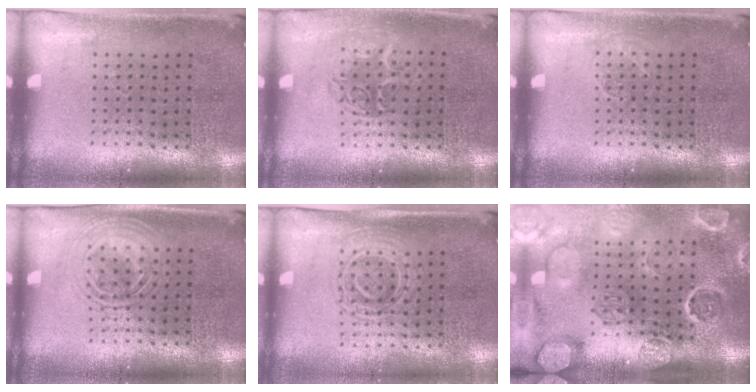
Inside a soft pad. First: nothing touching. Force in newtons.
{"total": 1.2, "press": 1.1, "slide": 0.5}
{"total": 0.8, "press": 0.8, "slide": 0.0}
{"total": 1.4, "press": 1.3, "slide": 0.2}
{"total": 1.5, "press": 1.4, "slide": 0.6}
{"total": 4.2, "press": 3.6, "slide": 2.2}